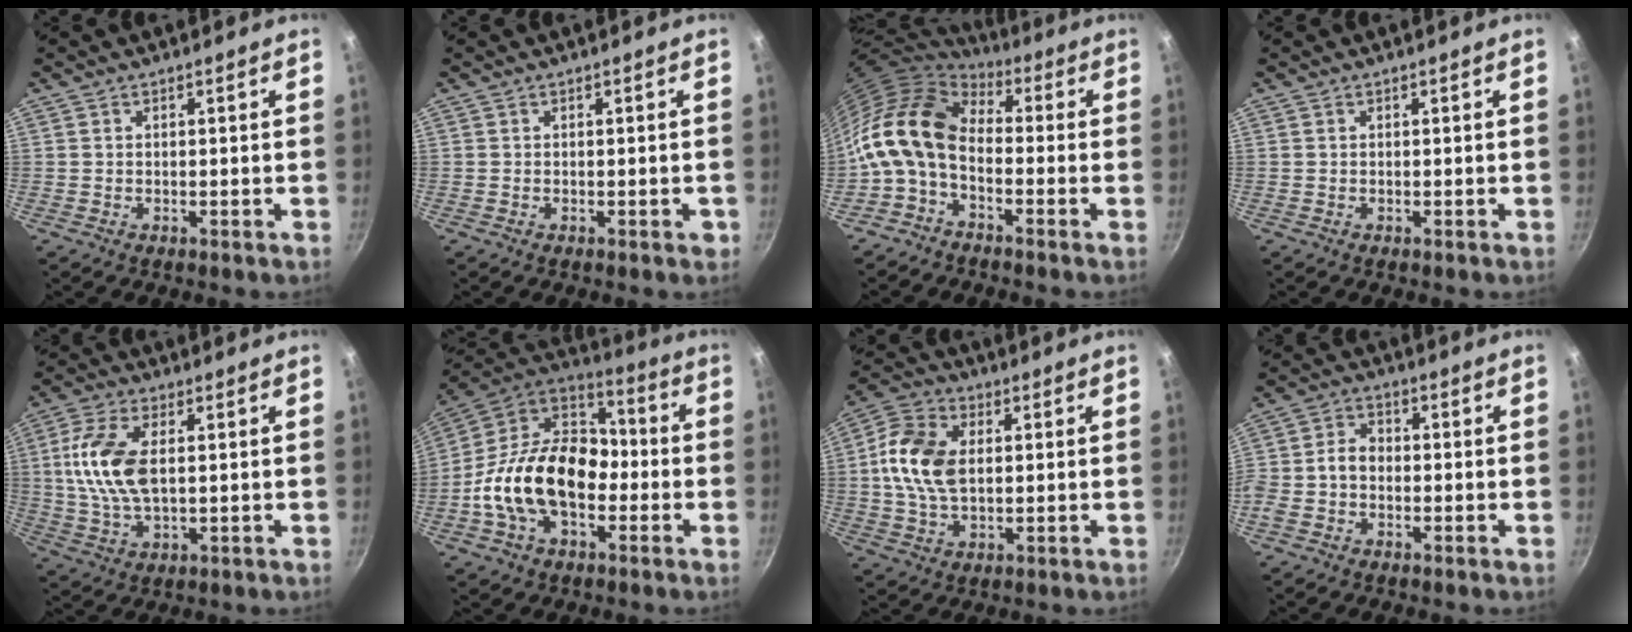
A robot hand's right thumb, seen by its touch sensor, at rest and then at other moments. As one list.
[{"total": 1.2, "force": [-0.4, 0.5, 1.0], "torque": [-0.008, 0.002, -0.007]}, {"total": 14.5, "force": [-1.3, 9.3, 11.0], "torque": [-0.207, 0.028, -0.044]}, {"total": 0.0}, {"total": 12.1, "force": [1.6, 6.3, 10.2], "torque": [-0.203, 0.005, 0.028]}, {"total": 22.2, "force": [-4.4, 14.8, 15.9], "torque": [-0.251, 0.052, -0.095]}, {"total": 12.6, "force": [1.2, 8.1, 9.5], "torque": [-0.168, 0.011, 0.012]}, {"total": 5.3, "force": [-1.5, 4.0, 3.1], "torque": [-0.052, 0.027, -0.042]}]